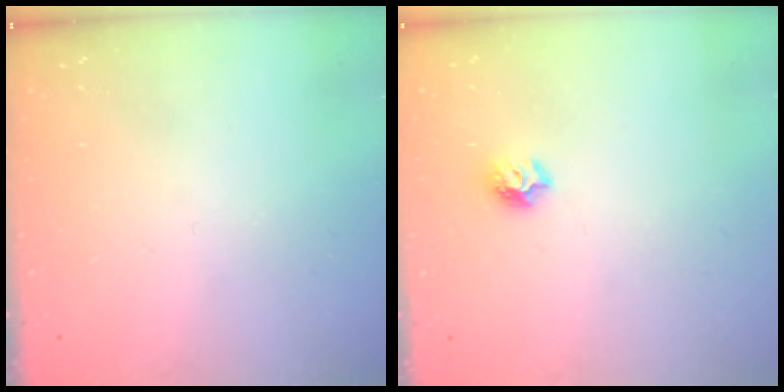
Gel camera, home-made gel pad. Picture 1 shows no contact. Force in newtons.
{"total": 5.1, "press": 5.0, "slide": 0.6}